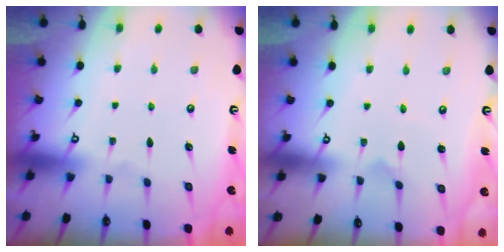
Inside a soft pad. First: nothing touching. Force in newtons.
{"total": 0.9, "press": 0.9, "slide": 0.1}